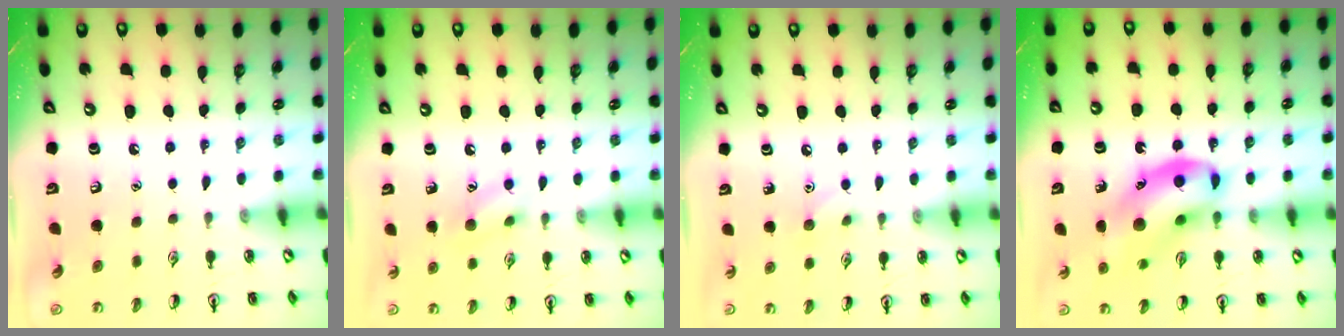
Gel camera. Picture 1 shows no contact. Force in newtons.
{"total": 7.8, "press": 7.6, "slide": 1.5}
{"total": 5.4, "press": 5.1, "slide": 1.8}
{"total": 14.9, "press": 14.4, "slide": 3.8}